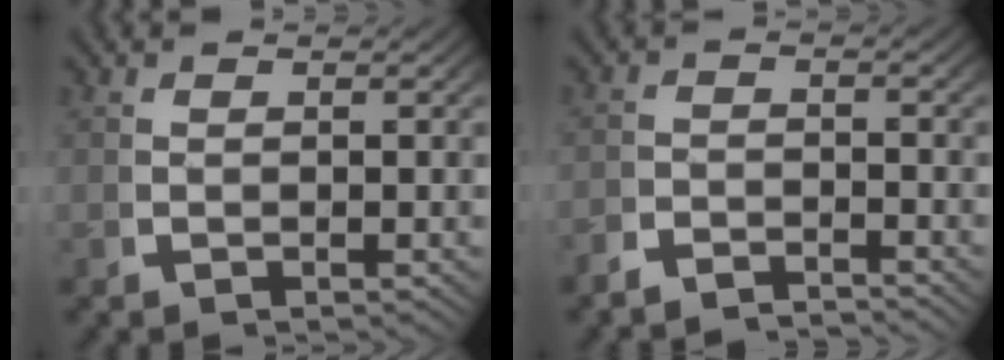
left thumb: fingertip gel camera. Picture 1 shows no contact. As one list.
[{"total": 3.0, "force": [-2.9, 0.6, 0.2], "torque": [0.001, -0.013, -0.055]}]